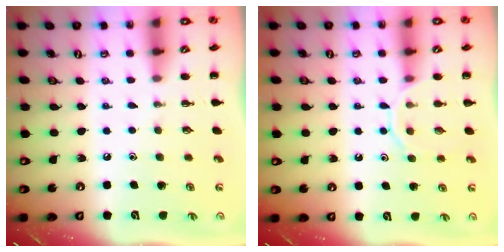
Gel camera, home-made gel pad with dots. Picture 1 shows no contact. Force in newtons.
{"total": 9.3, "press": 9.2, "slide": 1.4}